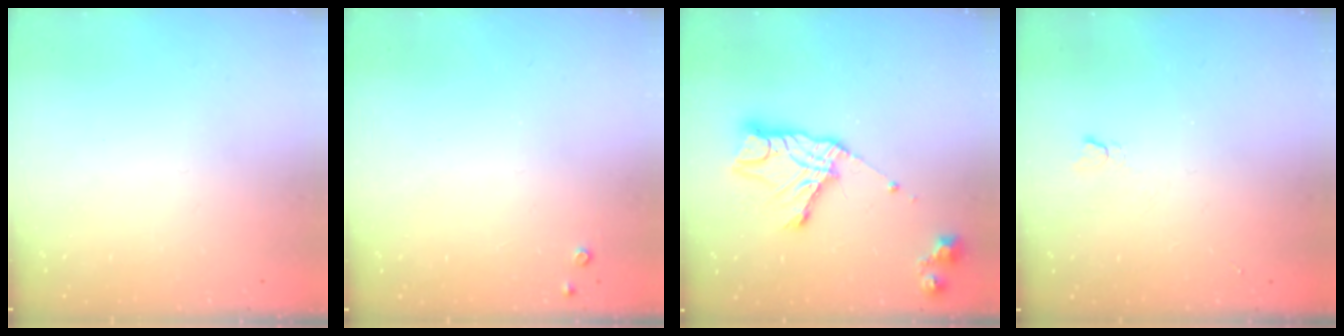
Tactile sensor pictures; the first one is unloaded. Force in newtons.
{"total": 3.5, "press": 3.5, "slide": 0.6}
{"total": 14.4, "press": 14.3, "slide": 1.4}
{"total": 2.7, "press": 2.6, "slide": 0.5}